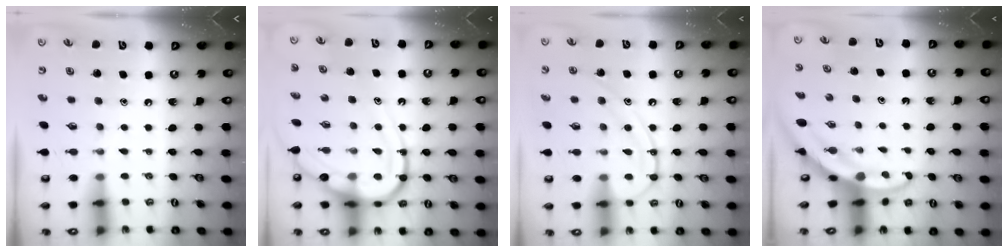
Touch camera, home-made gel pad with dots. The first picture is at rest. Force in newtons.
{"total": 14.4, "press": 14.4, "slide": 1.5}
{"total": 11.8, "press": 11.8, "slide": 1.3}
{"total": 3.1, "press": 3.1, "slide": 0.2}